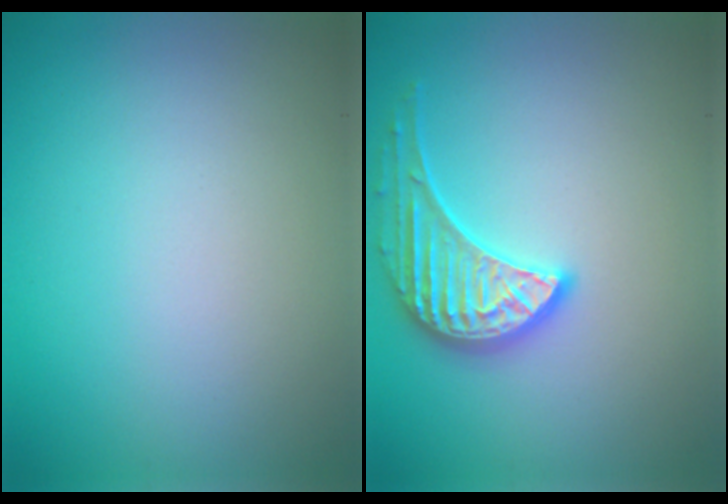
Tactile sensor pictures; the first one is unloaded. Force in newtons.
{"total": 3.3, "press": 3.2, "slide": 0.6}